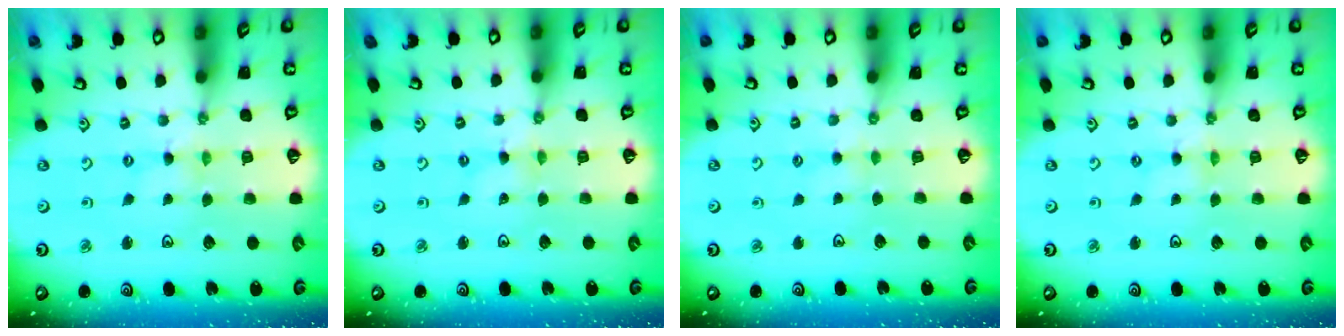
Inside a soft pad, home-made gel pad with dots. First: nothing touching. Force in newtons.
{"total": 1.4, "press": 1.4, "slide": 0.2}
{"total": 2.3, "press": 2.3, "slide": 0.3}
{"total": 0.0}